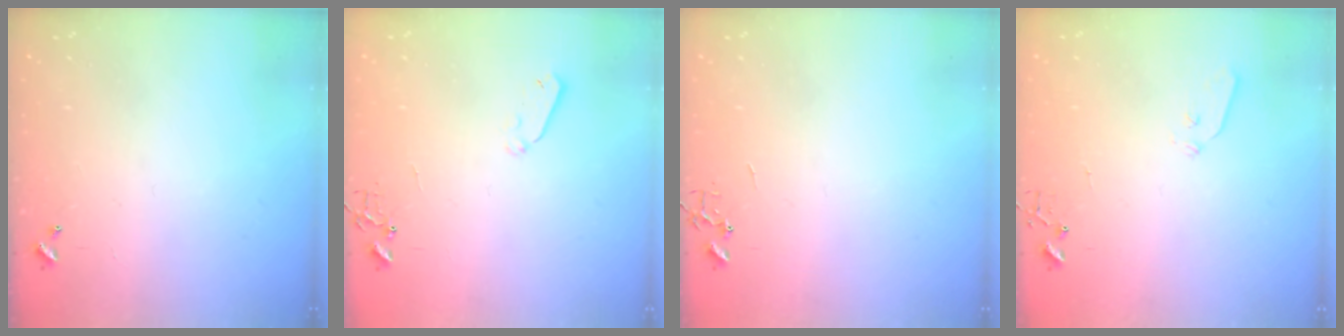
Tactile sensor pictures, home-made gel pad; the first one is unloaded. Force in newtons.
{"total": 4.2, "press": 4.2, "slide": 0.7}
{"total": 0.0}
{"total": 4.4, "press": 4.4, "slide": 0.7}